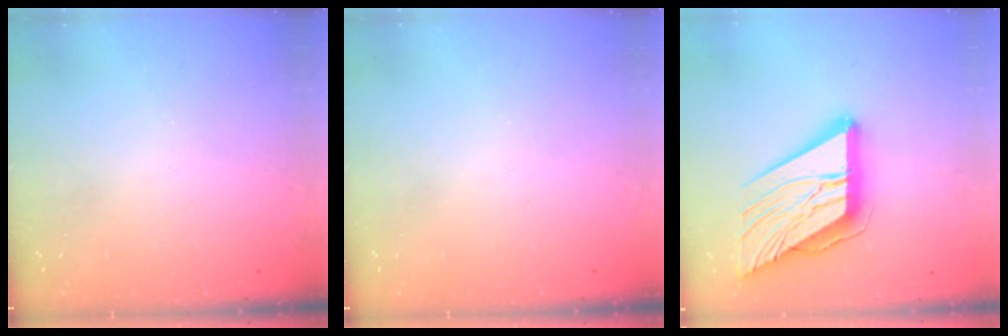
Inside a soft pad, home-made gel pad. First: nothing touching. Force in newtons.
{"total": 0.0}
{"total": 24.5, "press": 24.3, "slide": 3.0}